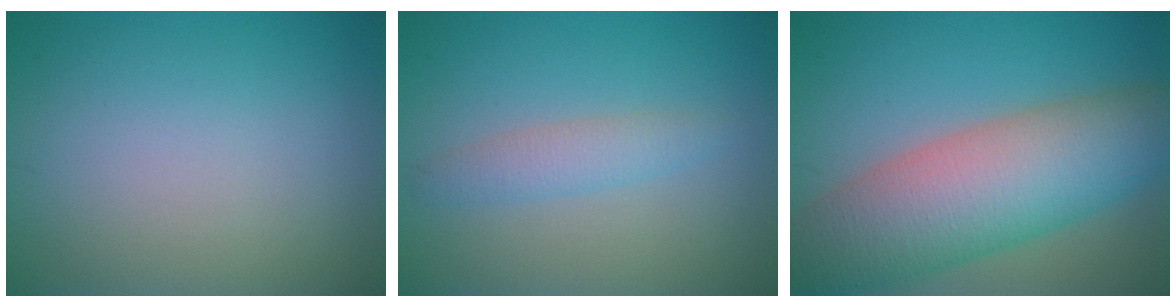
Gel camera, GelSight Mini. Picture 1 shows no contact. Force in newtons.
{"total": 2.1, "press": 2.1, "slide": 0.1}
{"total": 10.9, "press": 10.9, "slide": 0.4}